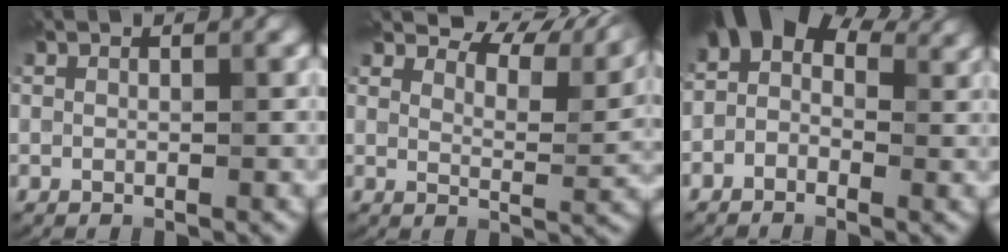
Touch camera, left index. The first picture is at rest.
{"total": 7.8, "force": [6.8, 2.0, 3.3], "torque": [-0.053, 0.010, 0.094]}
{"total": 6.0, "force": [0.8, 4.3, 4.1], "torque": [-0.050, 0.015, -0.007]}